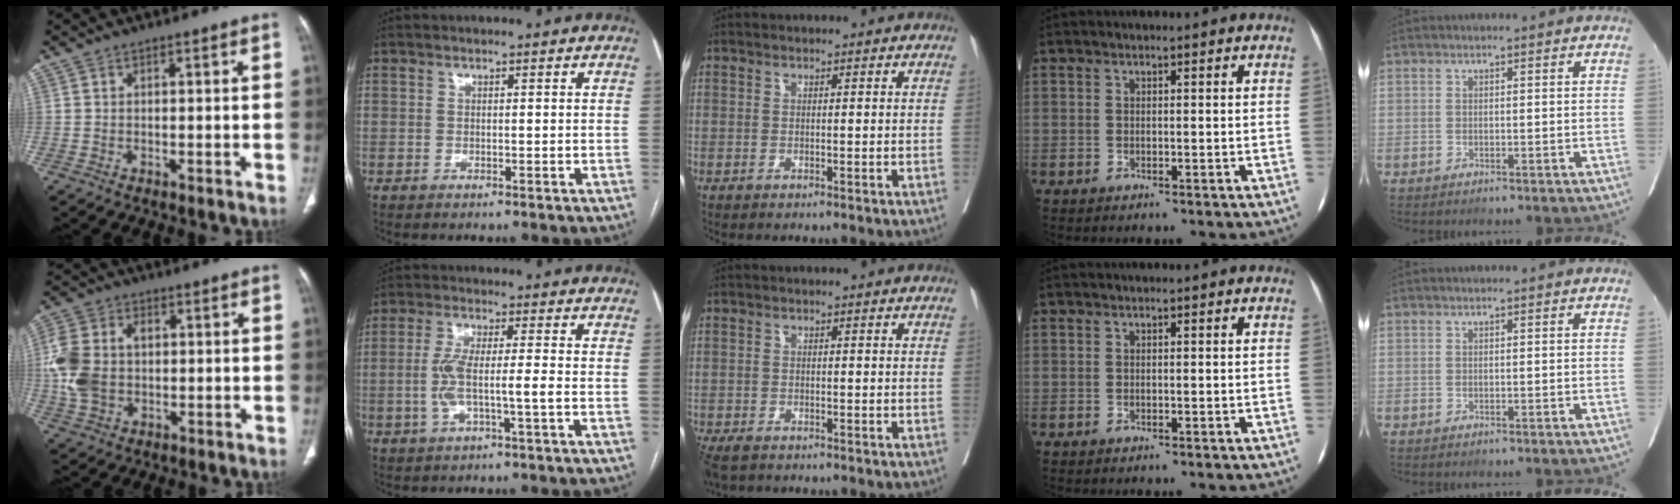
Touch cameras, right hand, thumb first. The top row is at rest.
{"thumb": {"total": 11.2, "force": [0.3, 8.2, 7.6], "torque": [-0.156, 0.016, 0.008]}, "index": {"total": 6.3, "force": [-1.3, 0.5, 6.2], "torque": [-0.129, 0.011, -0.024]}, "middle": {"total": 5.2, "force": [-4.0, 2.2, 2.5], "torque": [-0.047, -0.012, -0.068]}}